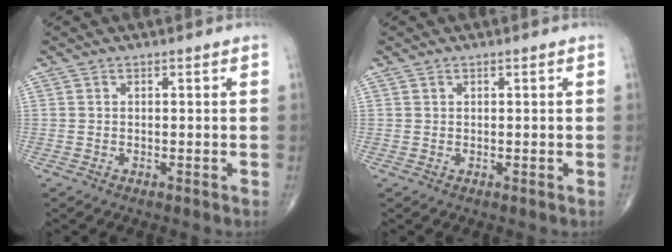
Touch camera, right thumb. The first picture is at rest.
{"total": 0.0}